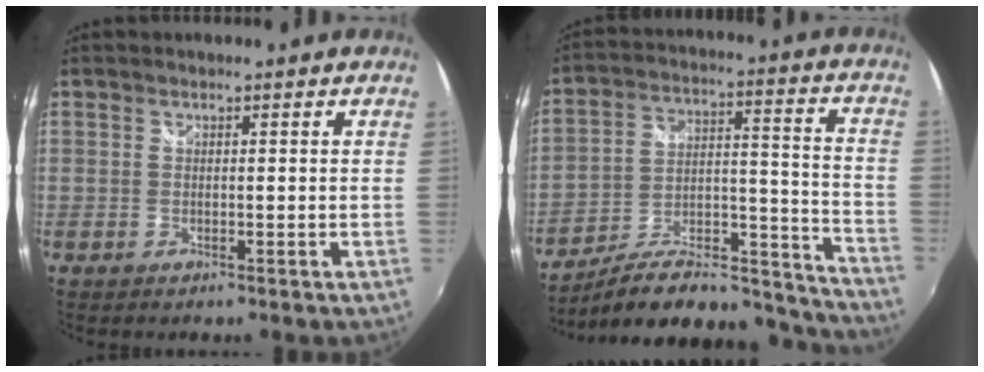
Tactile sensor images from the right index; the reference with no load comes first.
{"total": 23.5, "force": [-20.4, 6.0, 10.1], "torque": [-0.145, 0.011, -0.286]}